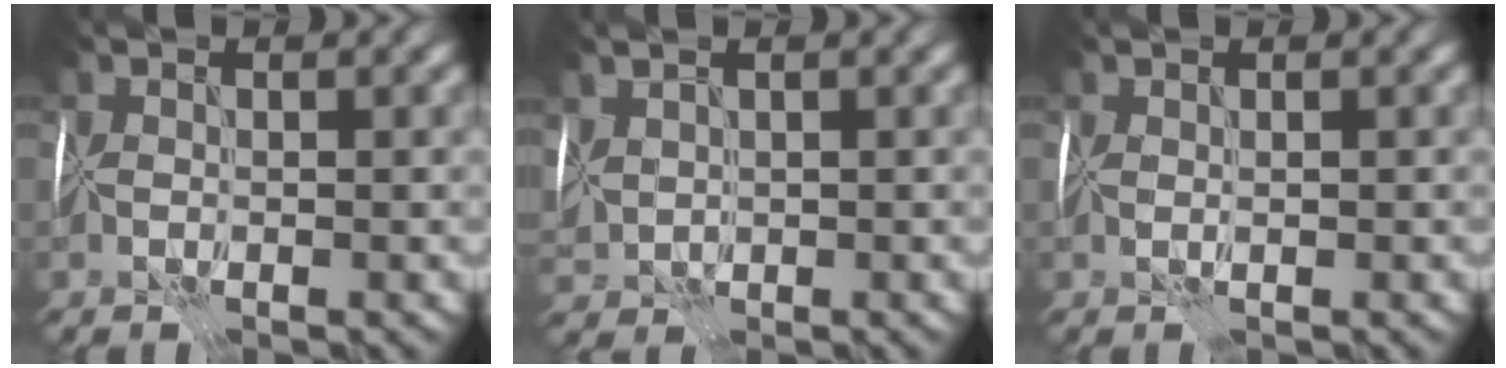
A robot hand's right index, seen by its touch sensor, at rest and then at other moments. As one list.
[{"total": 2.3, "force": [1.0, 1.6, 1.3], "torque": [-0.039, 0.006, 0.028]}, {"total": 0.5, "force": [0.3, 0.0, 0.4], "torque": [-0.006, 0.004, 0.005]}]